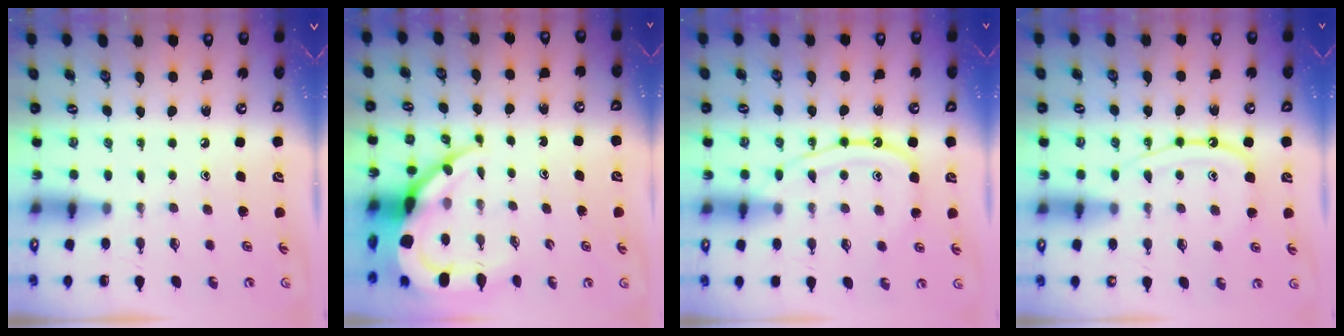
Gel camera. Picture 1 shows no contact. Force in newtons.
{"total": 11.4, "press": 11.3, "slide": 1.2}
{"total": 11.1, "press": 11.1, "slide": 1.2}
{"total": 11.7, "press": 11.7, "slide": 1.1}